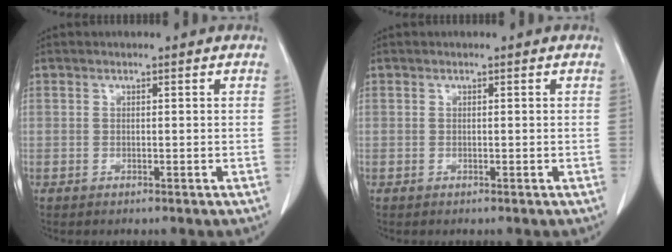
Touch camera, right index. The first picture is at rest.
{"total": 0.0}